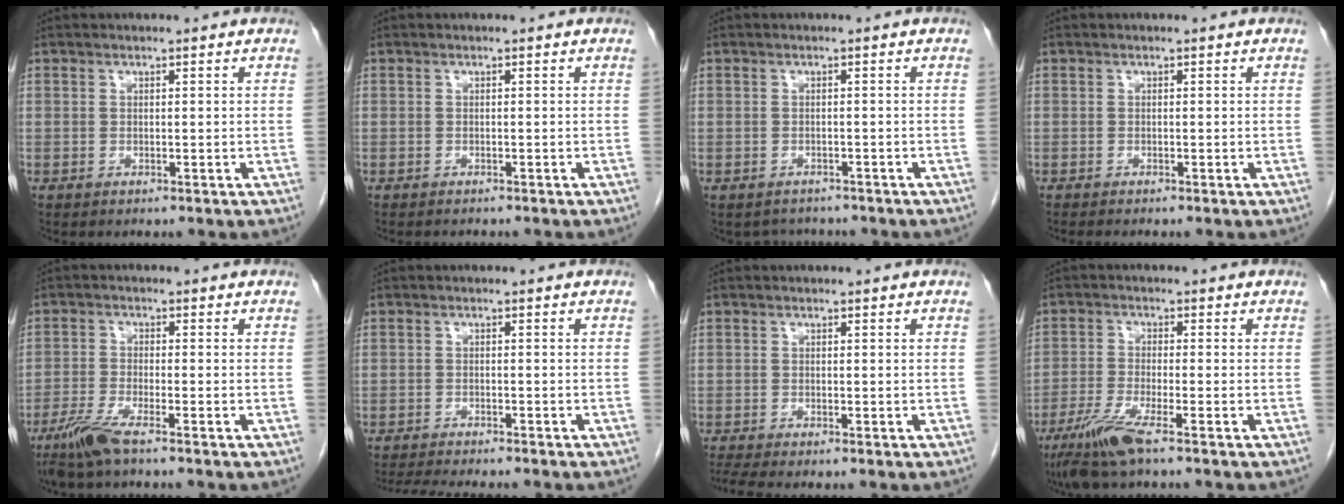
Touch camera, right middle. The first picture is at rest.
{"total": 2.3, "force": [-2.0, 0.7, 0.9], "torque": [-0.013, -0.005, -0.020]}
{"total": 2.9, "force": [-2.5, 1.3, -0.1], "torque": [-0.004, 0.001, -0.036]}
{"total": 1.0, "force": [-0.9, -0.2, 0.5], "torque": [-0.007, 0.000, -0.014]}
{"total": 4.8, "force": [-3.6, 0.1, 3.2], "torque": [-0.076, -0.014, -0.075]}
{"total": 8.3, "force": [-7.5, 0.8, 3.6], "torque": [-0.054, -0.014, -0.112]}
{"total": 2.0, "force": [-1.7, -0.4, 1.0], "torque": [-0.026, -0.009, -0.036]}
{"total": 6.5, "force": [-4.2, 0.0, 4.9], "torque": [-0.105, -0.020, -0.085]}